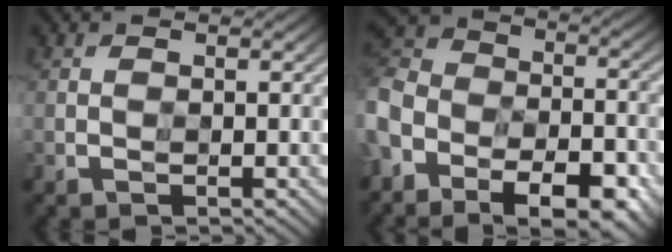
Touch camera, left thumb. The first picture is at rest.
{"total": 18.3, "force": [-11.8, 12.1, 6.9], "torque": [-0.183, -0.074, -0.182]}